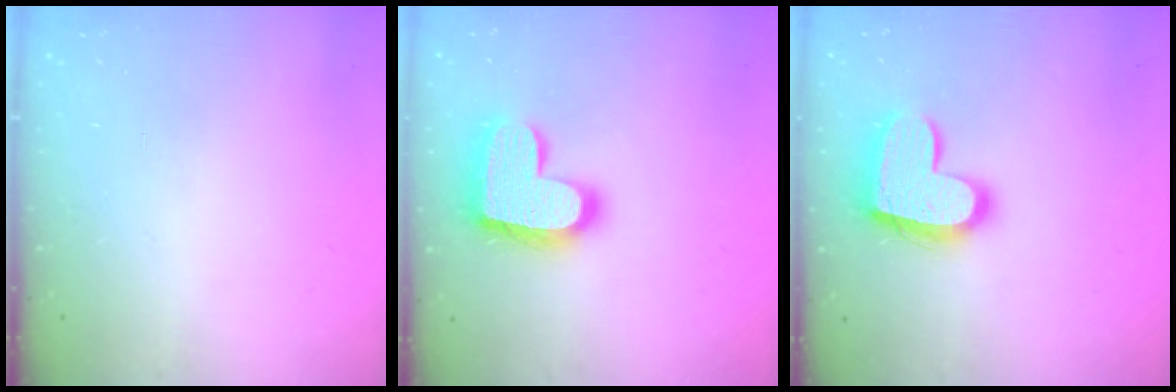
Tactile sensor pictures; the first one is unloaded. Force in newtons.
{"total": 18.7, "press": 18.7, "slide": 1.2}
{"total": 16.3, "press": 16.3, "slide": 1.3}